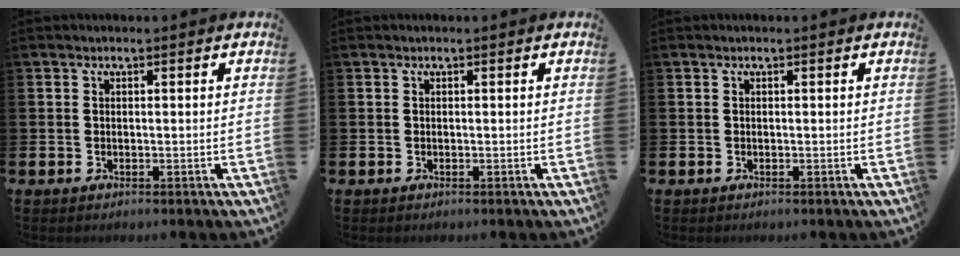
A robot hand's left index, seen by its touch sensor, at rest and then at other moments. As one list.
[{"total": 0.0}, {"total": 0.0}]